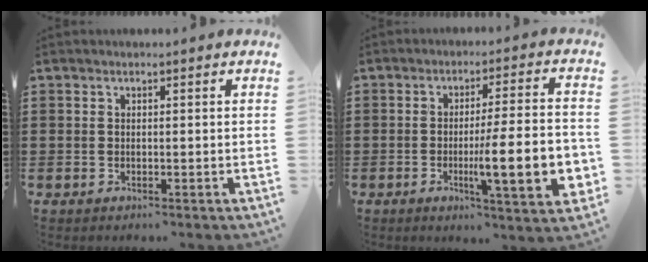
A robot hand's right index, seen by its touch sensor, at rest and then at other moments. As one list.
[{"total": 13.1, "force": [-2.8, 2.3, 12.6], "torque": [-0.195, -0.016, -0.053]}]